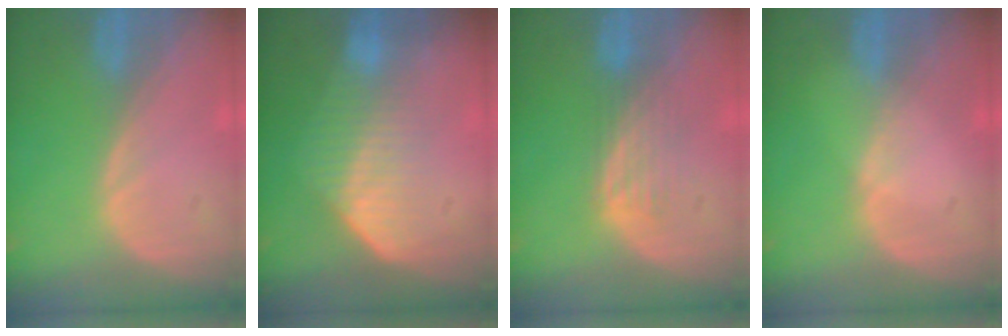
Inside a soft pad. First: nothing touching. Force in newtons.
{"total": 7.2, "press": 6.1, "slide": 3.8}
{"total": 4.3, "press": 3.7, "slide": 2.3}
{"total": 0.6, "press": 0.5, "slide": 0.2}